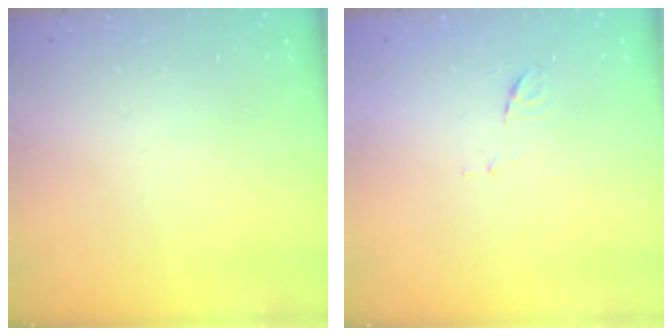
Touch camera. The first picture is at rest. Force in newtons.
{"total": 6.2, "press": 6.2, "slide": 0.5}